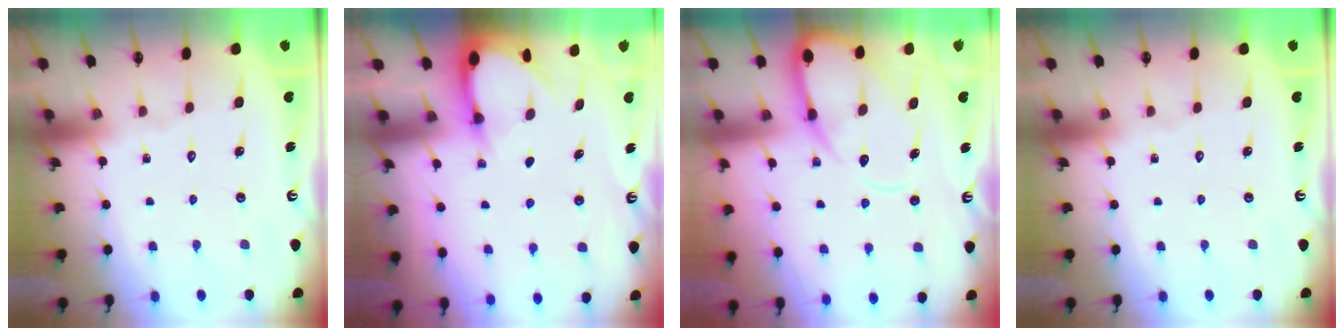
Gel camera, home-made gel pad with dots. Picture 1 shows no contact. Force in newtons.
{"total": 2.9, "press": 2.9, "slide": 0.3}
{"total": 11.0, "press": 10.9, "slide": 1.3}
{"total": 0.0}